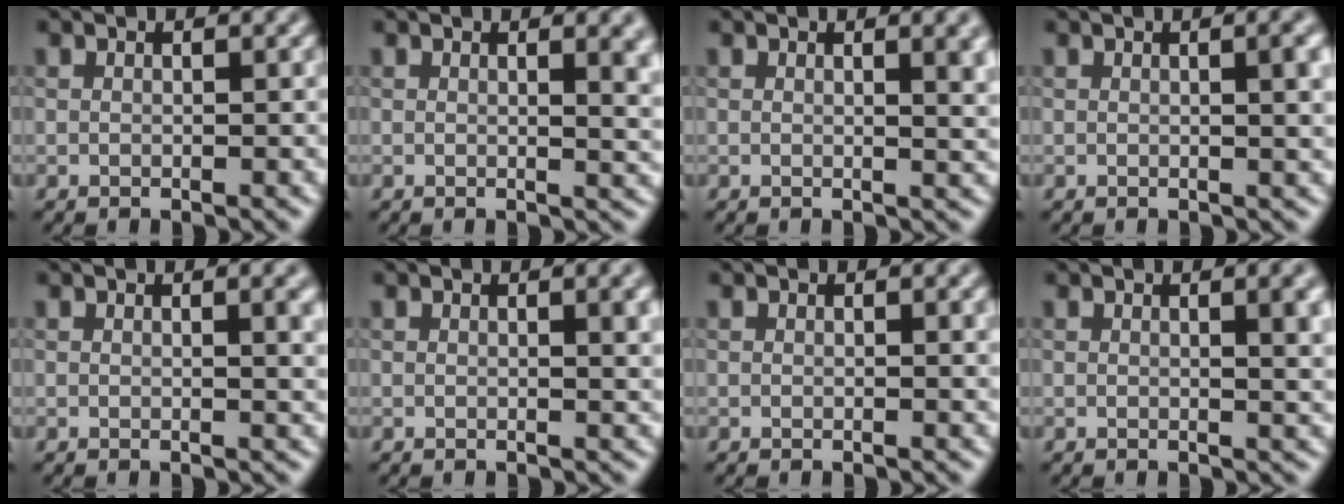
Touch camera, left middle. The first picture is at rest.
{"total": 3.7, "force": [1.3, 1.4, 3.2], "torque": [-0.024, 0.002, 0.015]}
{"total": 3.6, "force": [1.2, 1.3, 3.1], "torque": [-0.025, 0.004, 0.013]}
{"total": 3.6, "force": [0.7, 1.2, 3.3], "torque": [-0.033, 0.009, 0.008]}
{"total": 2.8, "force": [0.8, 0.9, 2.5], "torque": [-0.020, 0.004, 0.007]}
{"total": 3.1, "force": [1.0, 1.0, 2.7], "torque": [-0.023, 0.005, 0.011]}
{"total": 0.8, "force": [0.3, 0.2, 0.7], "torque": [-0.006, 0.002, 0.002]}
{"total": 4.0, "force": [1.2, 1.4, 3.5], "torque": [-0.032, 0.007, 0.013]}